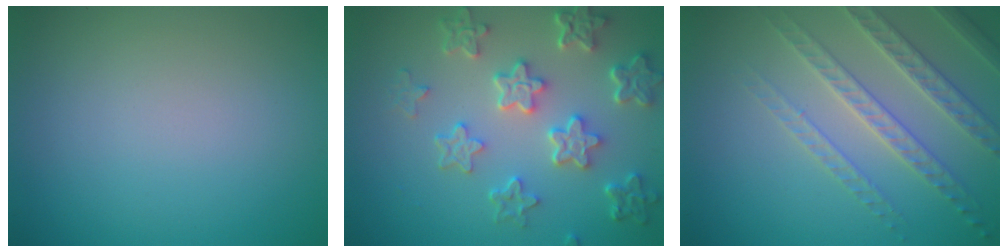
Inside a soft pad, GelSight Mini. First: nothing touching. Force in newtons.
{"total": 5.8, "press": 4.5, "slide": 3.6}
{"total": 3.9, "press": 3.7, "slide": 1.0}